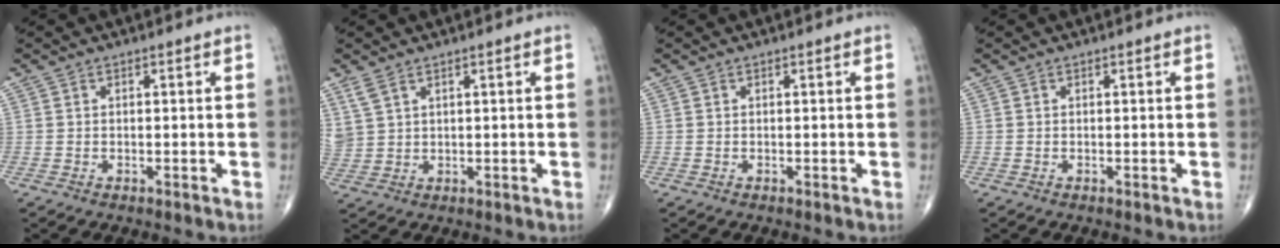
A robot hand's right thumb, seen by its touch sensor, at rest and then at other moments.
{"total": 3.5, "force": [2.5, 1.6, 1.8], "torque": [-0.041, -0.005, 0.063]}
{"total": 0.0}
{"total": 0.0}